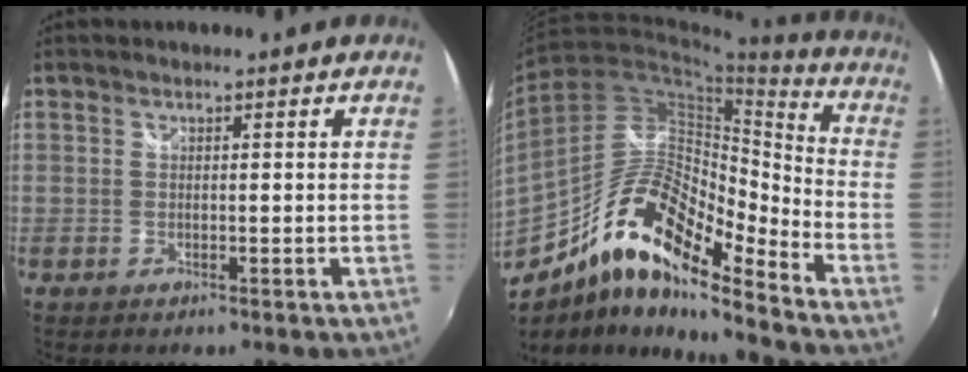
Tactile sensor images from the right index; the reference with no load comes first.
{"total": 17.7, "force": [-11.8, 4.6, 12.3], "torque": [-0.215, 0.006, -0.229]}